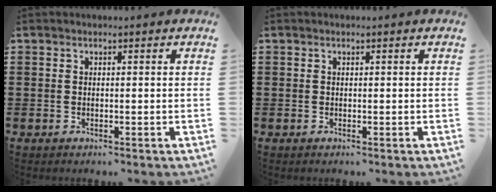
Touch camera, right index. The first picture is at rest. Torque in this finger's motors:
{"motor_torque": [-0.37, -0.41, 0.00, -0.01]}